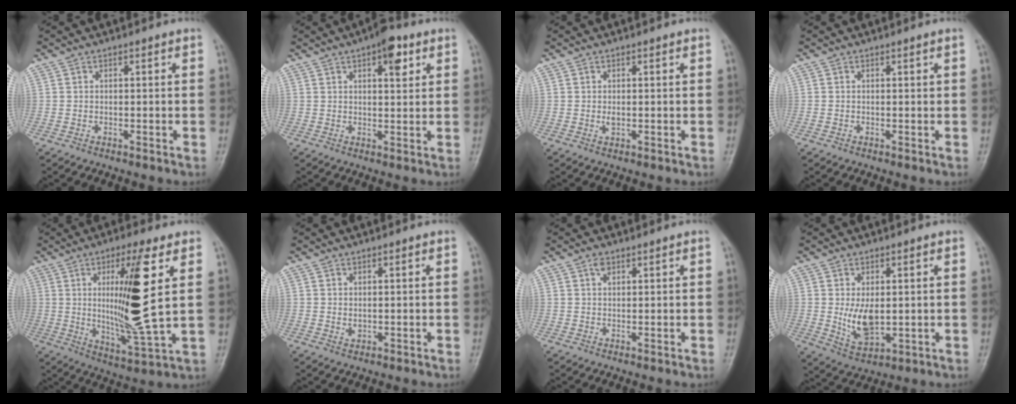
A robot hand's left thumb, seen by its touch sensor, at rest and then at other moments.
{"total": 6.2, "force": [3.1, 2.5, 4.7], "torque": [-0.048, -0.009, 0.037]}
{"total": 0.9, "force": [0.1, 0.5, 0.8], "torque": [-0.011, -0.003, 0.003]}
{"total": 0.0}
{"total": 15.4, "force": [3.4, 1.4, 15.0], "torque": [-0.277, -0.036, 0.063]}
{"total": 1.0, "force": [0.2, 0.6, 0.7], "torque": [-0.009, -0.004, 0.007]}
{"total": 1.1, "force": [0.8, 0.4, 0.7], "torque": [-0.009, 0.000, 0.014]}
{"total": 8.2, "force": [0.3, 4.6, 6.8], "torque": [-0.107, -0.020, 0.021]}